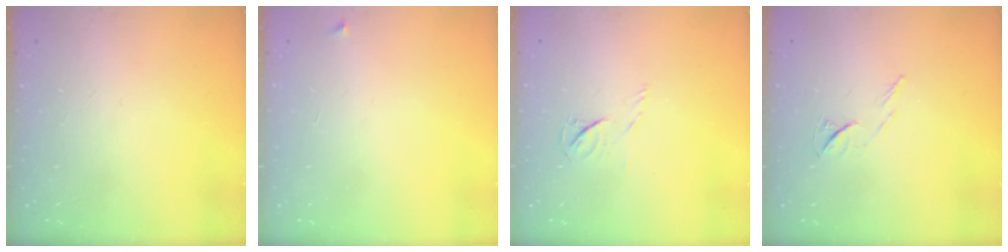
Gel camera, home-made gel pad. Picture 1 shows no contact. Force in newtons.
{"total": 2.5, "press": 2.4, "slide": 0.4}
{"total": 4.4, "press": 4.4, "slide": 0.6}
{"total": 5.7, "press": 5.6, "slide": 1.2}